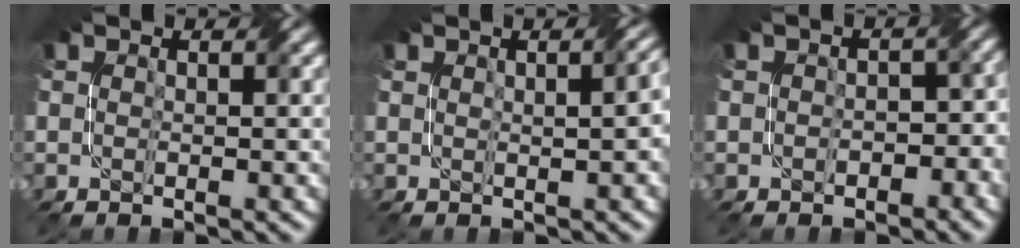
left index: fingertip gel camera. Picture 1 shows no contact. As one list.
[{"total": 4.0, "force": [0.5, 1.9, 3.5], "torque": [-0.013, 0.016, 0.019]}, {"total": 3.1, "force": [-1.3, 2.2, 1.8], "torque": [-0.003, 0.002, -0.010]}]